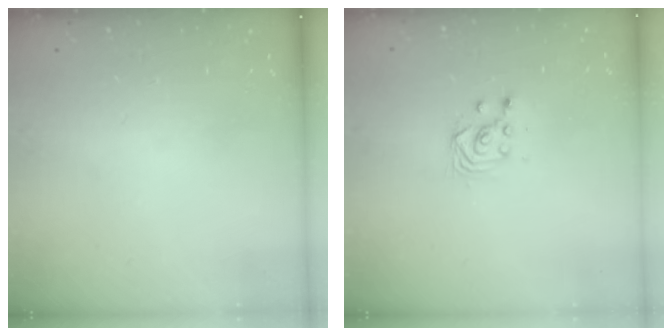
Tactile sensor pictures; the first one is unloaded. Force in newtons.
{"total": 3.3, "press": 3.1, "slide": 1.1}